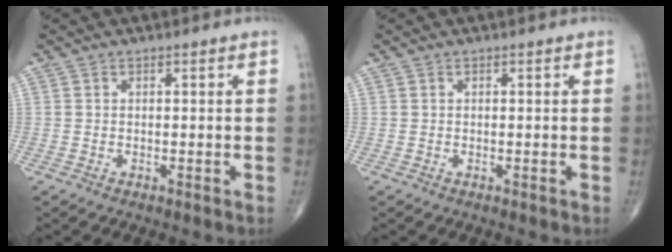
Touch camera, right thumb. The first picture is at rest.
{"total": 0.0}